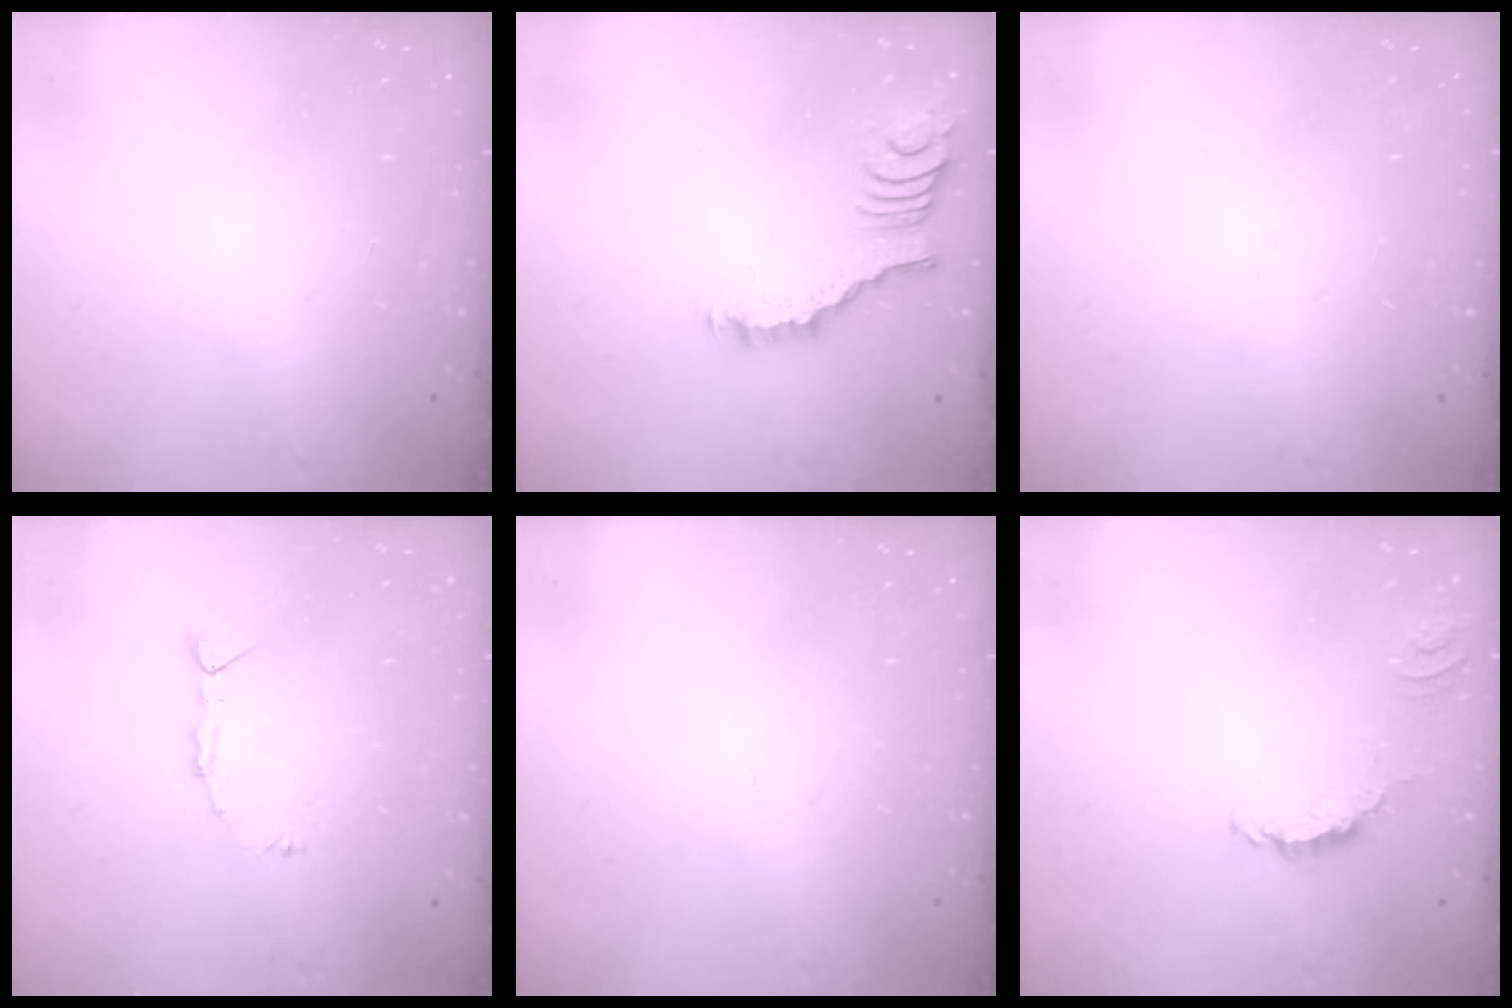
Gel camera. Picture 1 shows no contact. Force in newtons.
{"total": 2.7, "press": 2.7, "slide": 0.3}
{"total": 0.0}
{"total": 4.7, "press": 4.7, "slide": 0.1}
{"total": 0.0}
{"total": 1.7, "press": 1.7, "slide": 0.2}